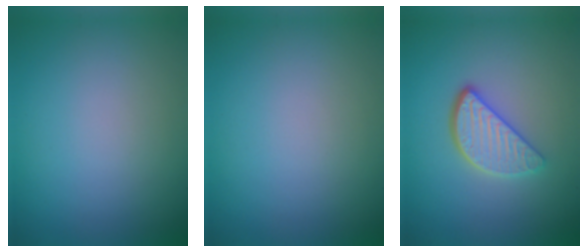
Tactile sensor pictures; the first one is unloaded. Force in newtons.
{"total": 0.0}
{"total": 3.9, "press": 3.0, "slide": 2.4}